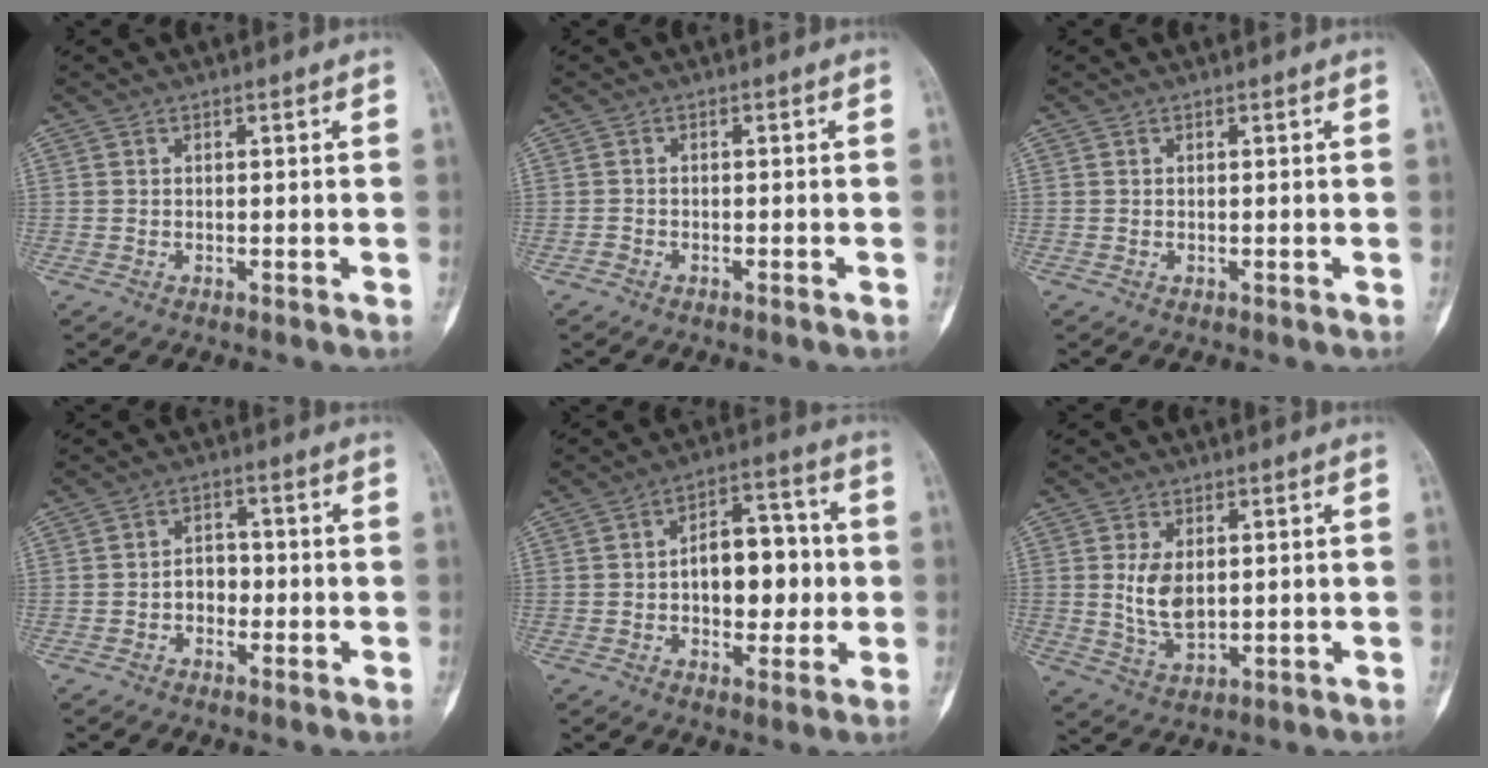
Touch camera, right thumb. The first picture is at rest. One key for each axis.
{"total": 0.8, "fx": -0.7, "fy": 0.2, "fz": 0.2, "tx": -0.008, "ty": 0.000, "tz": -0.015}
{"total": 0.0}
{"total": 3.7, "fx": -1.1, "fy": 2.9, "fz": 2.1, "tx": -0.012, "ty": 0.018, "tz": -0.026}
{"total": 12.2, "fx": -0.4, "fy": 7.3, "fz": 9.7, "tx": -0.097, "ty": 0.026, "tz": -0.006}
{"total": 6.8, "fx": 1.0, "fy": 4.0, "fz": 5.4, "tx": -0.094, "ty": -0.012, "tz": 0.029}